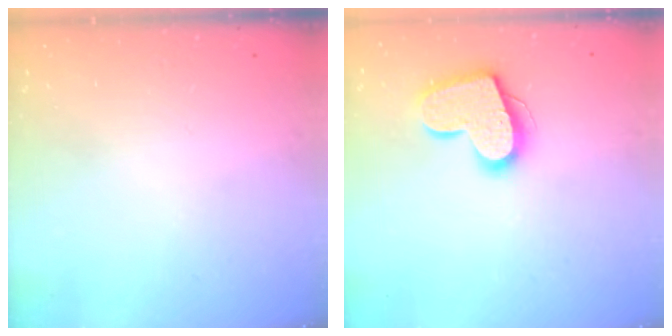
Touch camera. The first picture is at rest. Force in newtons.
{"total": 16.5, "press": 16.4, "slide": 1.2}